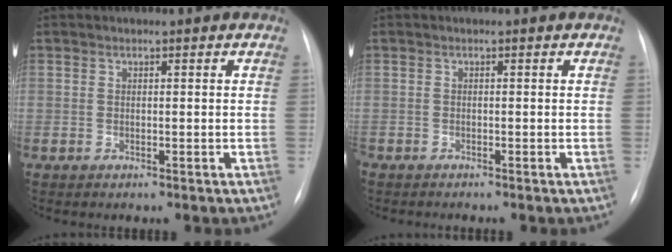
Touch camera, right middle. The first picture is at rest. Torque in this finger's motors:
{"motor_torque": [1.00, -0.95, 0.16, 0.07]}